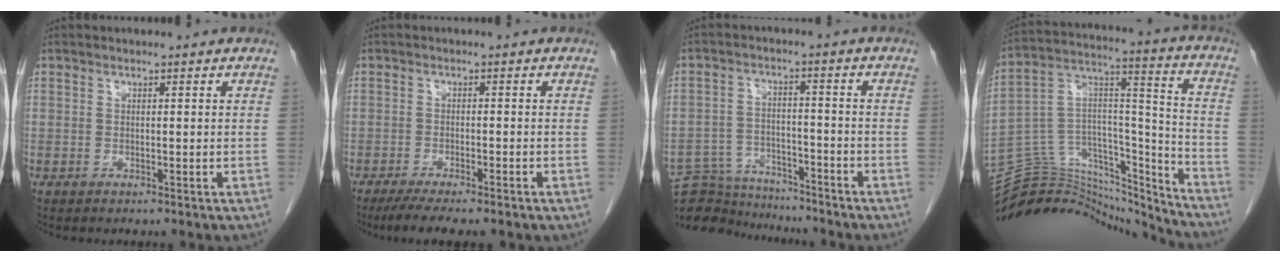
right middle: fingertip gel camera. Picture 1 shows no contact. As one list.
[{"total": 7.4, "force": [-5.8, 1.1, 4.6], "torque": [-0.062, -0.013, -0.085]}, {"total": 11.0, "force": [-10.6, 2.5, 1.2], "torque": [-0.019, 0.016, -0.169]}, {"total": 23.7, "force": [-22.6, 5.8, 4.1], "torque": [-0.098, 0.055, -0.357]}]